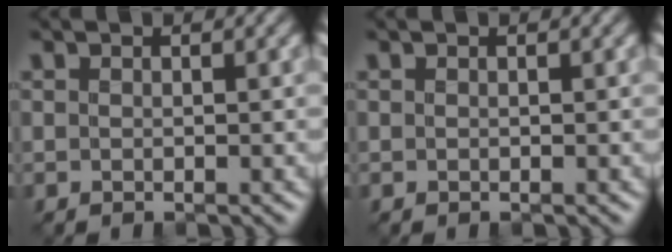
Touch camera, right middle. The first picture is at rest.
{"total": 0.0}